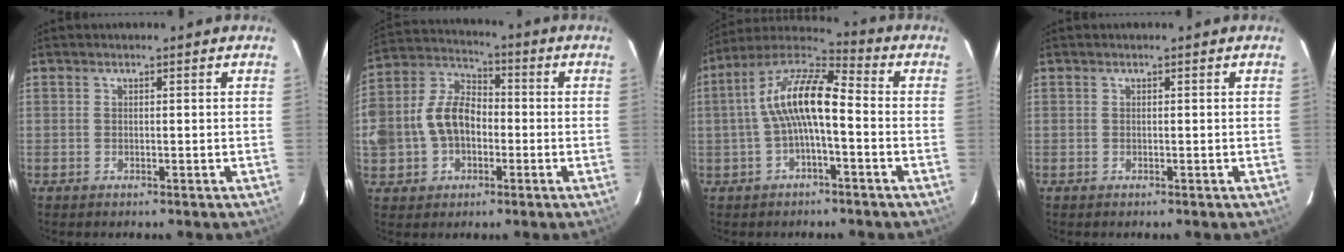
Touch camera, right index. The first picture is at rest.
{"total": 13.2, "force": [-2.0, 10.0, 8.4], "torque": [-0.199, 0.030, -0.035]}
{"total": 11.5, "force": [-1.1, 3.4, 10.9], "torque": [-0.214, 0.023, -0.025]}
{"total": 0.0}